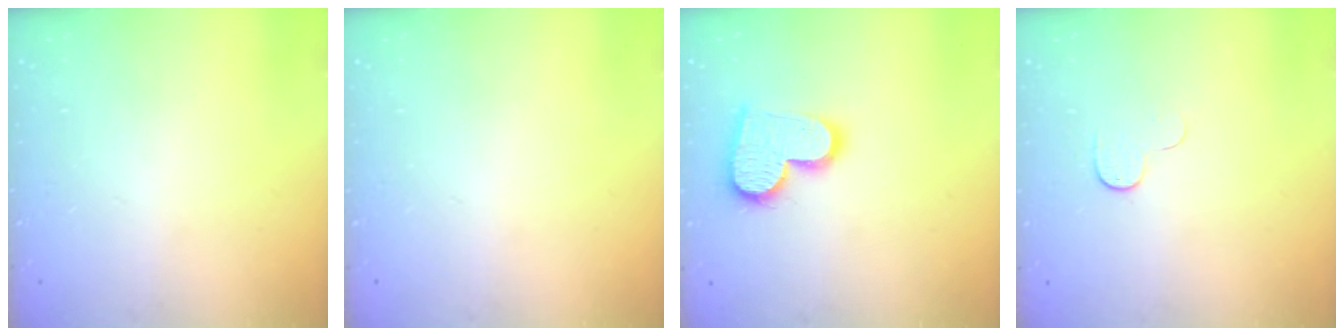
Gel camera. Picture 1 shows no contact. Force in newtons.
{"total": 0.0}
{"total": 15.2, "press": 15.1, "slide": 1.2}
{"total": 3.9, "press": 3.9, "slide": 0.3}